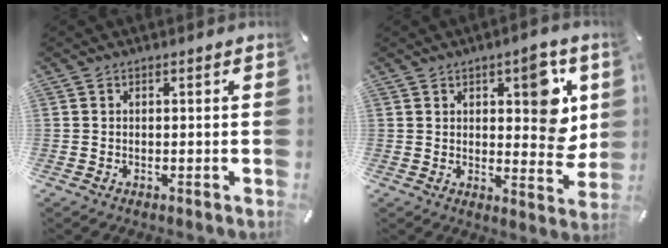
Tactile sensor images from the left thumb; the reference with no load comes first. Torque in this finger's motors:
{"motor_torque": [2.17, 2.05, 1.16, -0.96, 0.33]}